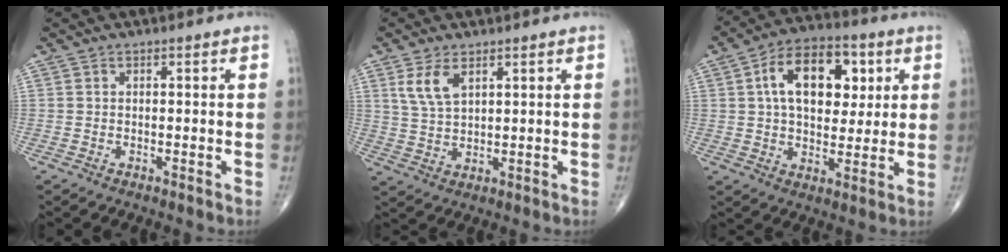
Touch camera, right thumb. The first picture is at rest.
{"total": 5.7, "force": [2.8, 2.7, 4.1], "torque": [-0.081, -0.010, 0.065]}
{"total": 15.6, "force": [4.2, 9.5, 11.6], "torque": [-0.148, 0.004, 0.064]}